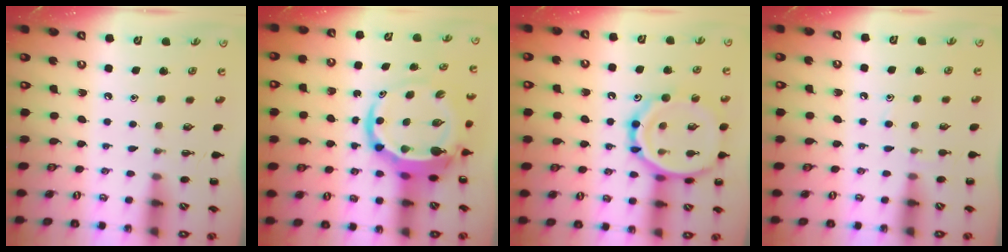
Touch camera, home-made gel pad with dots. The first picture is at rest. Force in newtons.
{"total": 9.5, "press": 9.1, "slide": 2.6}
{"total": 19.4, "press": 19.3, "slide": 1.6}
{"total": 5.9, "press": 5.7, "slide": 1.8}